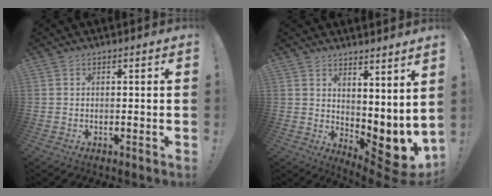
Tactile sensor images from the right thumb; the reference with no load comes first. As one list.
[{"total": 5.8, "force": [1.7, 2.7, 4.9], "torque": [-0.048, -0.049, 0.039]}]